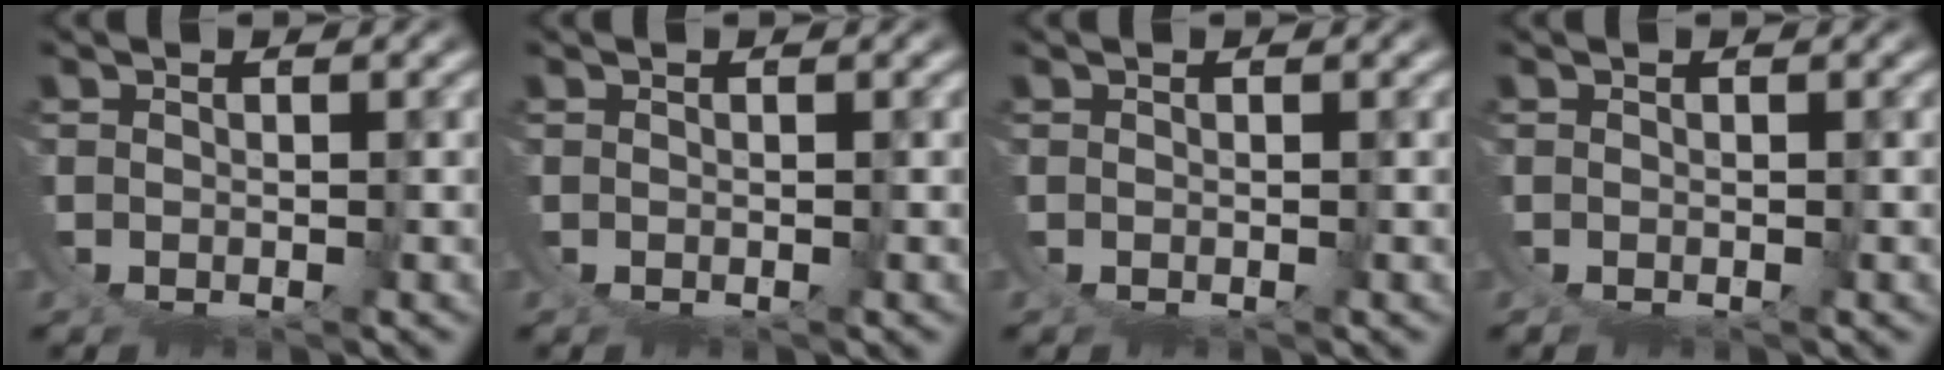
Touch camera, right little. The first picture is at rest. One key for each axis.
{"total": 0.0}
{"total": 0.0}
{"total": 0.0}